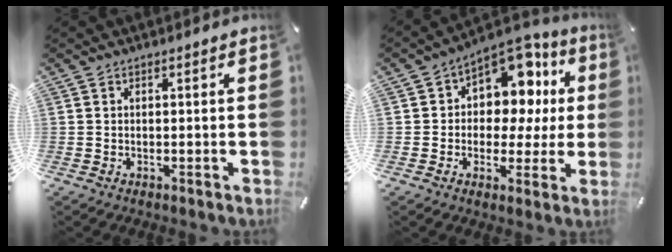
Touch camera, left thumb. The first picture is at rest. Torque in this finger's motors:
{"motor_torque": [0.53, 0.42, 0.50, 0.21, 0.11]}